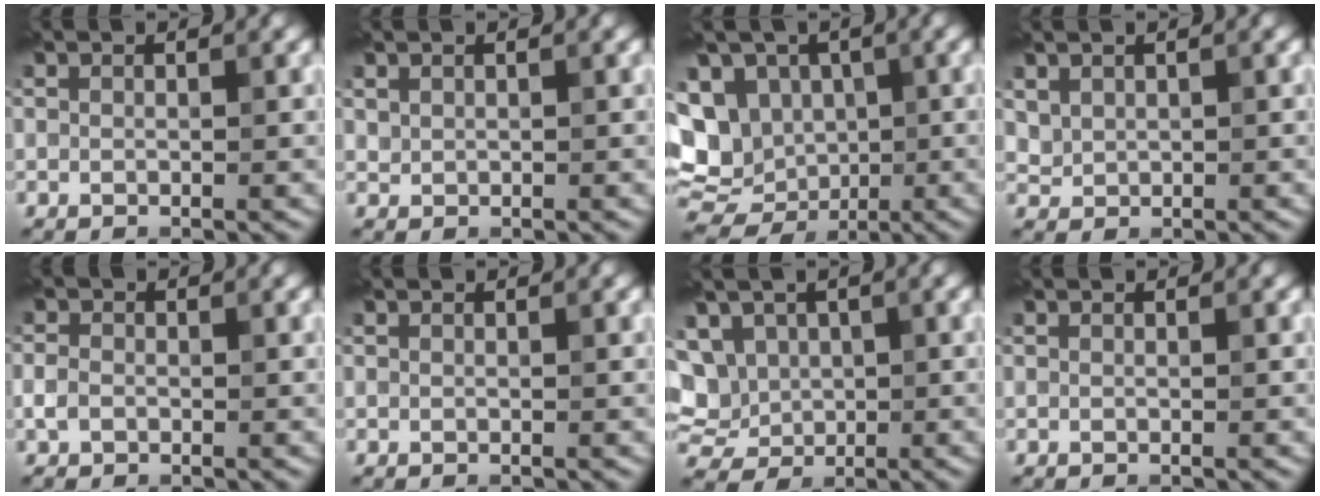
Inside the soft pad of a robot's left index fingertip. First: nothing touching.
{"total": 0.6, "force": [0.4, 0.5, 0.1], "torque": [-0.003, -0.003, 0.011]}
{"total": 12.1, "force": [-0.4, 10.3, 6.4], "torque": [-0.123, 0.004, -0.025]}
{"total": 1.3, "force": [0.7, 1.0, 0.5], "torque": [-0.012, -0.004, 0.019]}
{"total": 1.6, "force": [-0.6, 1.2, 0.8], "torque": [-0.013, -0.002, -0.018]}
{"total": 0.0}
{"total": 8.2, "force": [1.2, 6.7, 4.5], "torque": [-0.104, 0.025, 0.007]}
{"total": 0.0}